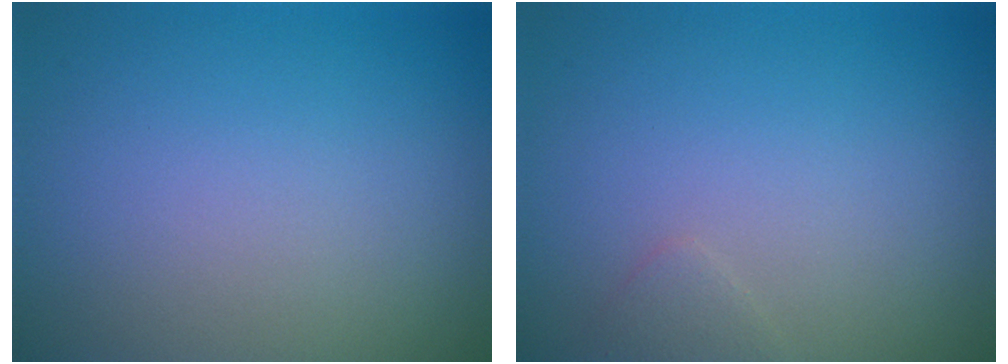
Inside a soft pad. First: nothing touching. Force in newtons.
{"total": 0.8, "press": 0.8, "slide": 0.1}